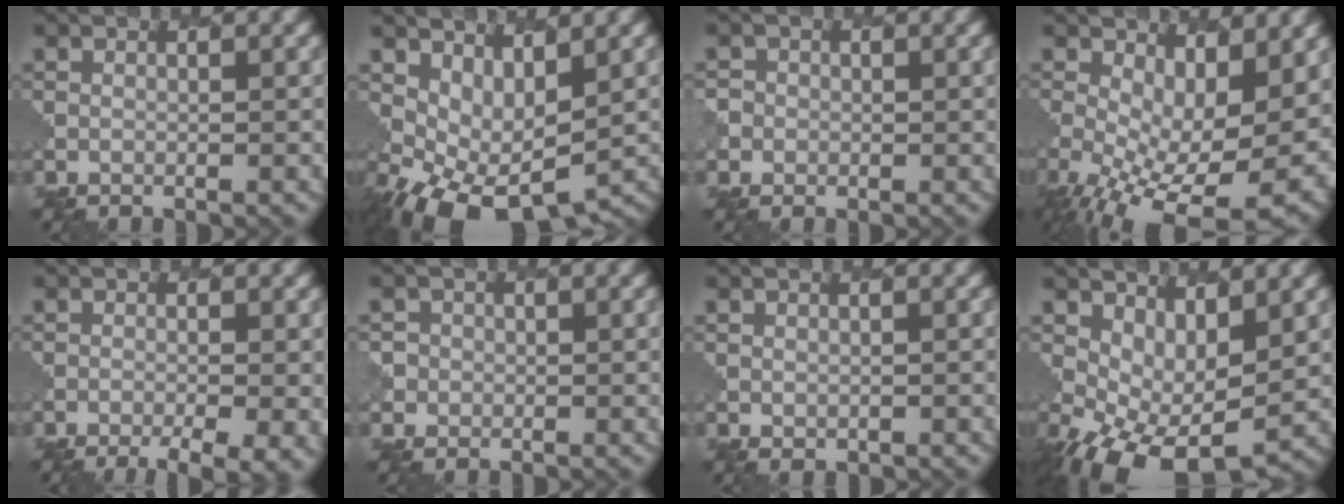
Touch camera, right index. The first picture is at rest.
{"total": 6.1, "force": [-0.1, 3.7, 4.9], "torque": [-0.089, -0.011, 0.006]}
{"total": 1.9, "force": [0.0, 1.9, -0.3], "torque": [0.015, 0.015, -0.016]}
{"total": 12.2, "force": [-1.5, 6.2, 10.4], "torque": [-0.177, -0.032, -0.010]}
{"total": 6.0, "force": [-2.9, 2.2, 4.7], "torque": [-0.055, -0.008, -0.033]}
{"total": 2.1, "force": [0.2, 2.1, -0.3], "torque": [0.014, 0.014, -0.012]}
{"total": 0.8, "force": [0.5, 0.5, 0.2], "torque": [-0.006, -0.005, 0.009]}
{"total": 6.7, "force": [-0.6, 3.8, 5.5], "torque": [-0.109, -0.007, -0.008]}